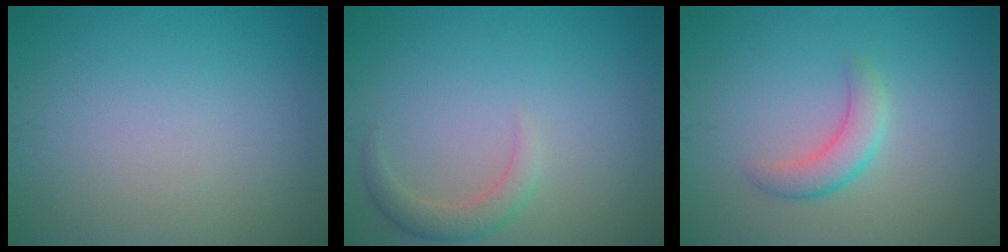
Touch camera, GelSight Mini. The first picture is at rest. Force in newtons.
{"total": 2.1, "press": 2.1, "slide": 0.2}
{"total": 2.6, "press": 2.6, "slide": 0.1}